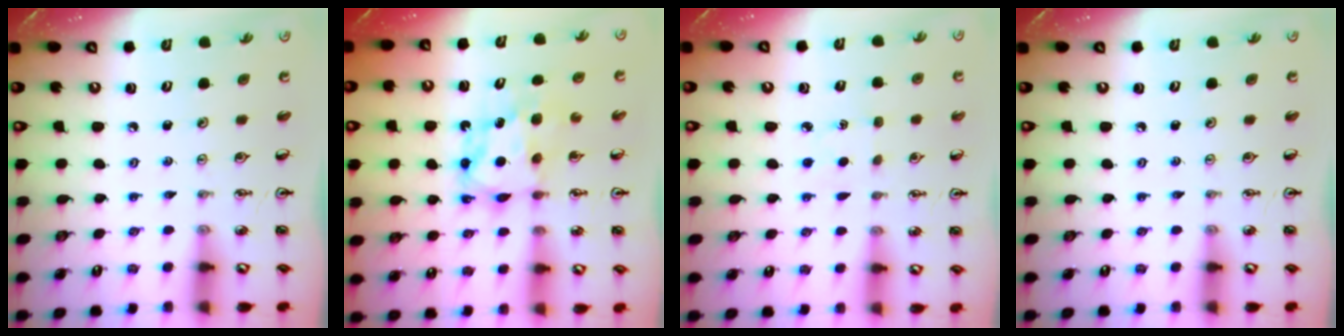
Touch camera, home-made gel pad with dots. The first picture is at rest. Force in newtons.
{"total": 7.1, "press": 7.0, "slide": 0.7}
{"total": 1.5, "press": 1.5, "slide": 0.2}
{"total": 0.0}